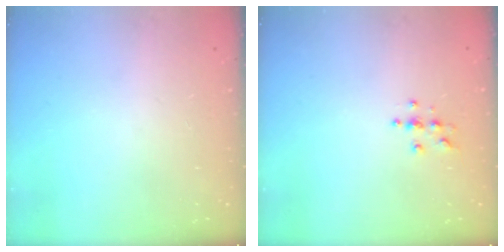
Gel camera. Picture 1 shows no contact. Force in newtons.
{"total": 3.8, "press": 3.8, "slide": 0.4}